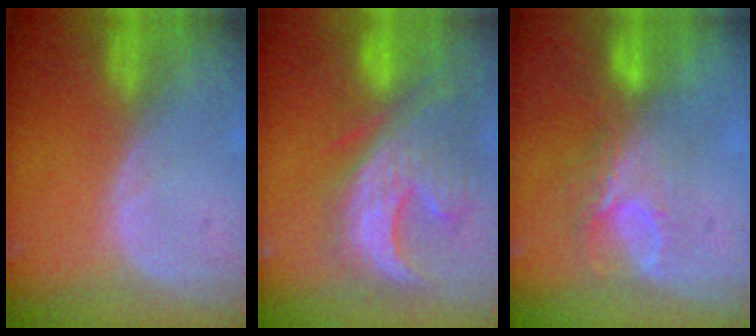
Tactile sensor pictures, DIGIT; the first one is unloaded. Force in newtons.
{"total": 12.2, "press": 11.2, "slide": 4.9}
{"total": 7.9, "press": 7.0, "slide": 3.7}